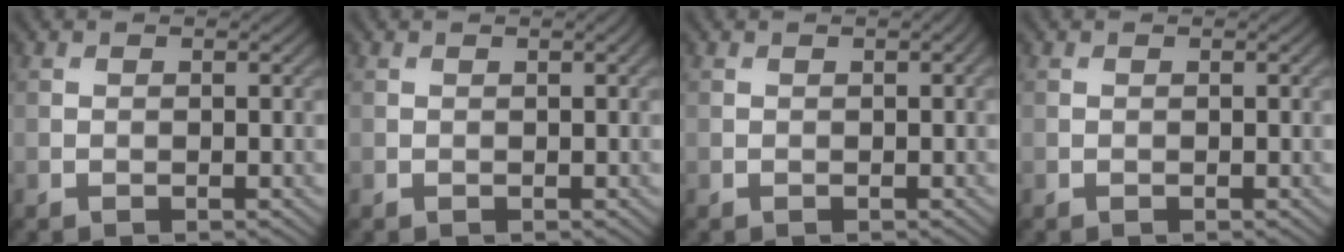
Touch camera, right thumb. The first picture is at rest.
{"total": 0.5, "force": [0.2, 0.0, 0.5], "torque": [-0.008, 0.005, 0.003]}
{"total": 0.5, "force": [0.1, 0.1, 0.5], "torque": [-0.007, 0.005, 0.003]}
{"total": 0.0}